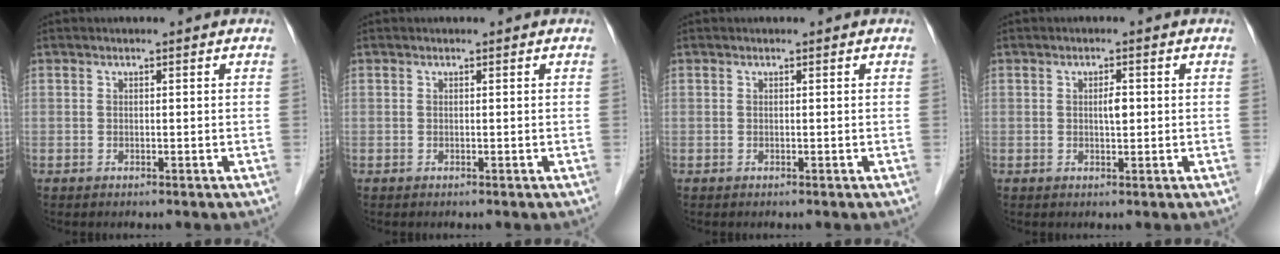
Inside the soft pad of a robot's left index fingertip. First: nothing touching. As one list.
[{"total": 0.0}, {"total": 0.0}, {"total": 1.7, "force": [-0.2, 0.5, 1.6], "torque": [-0.028, -0.003, -0.002]}]